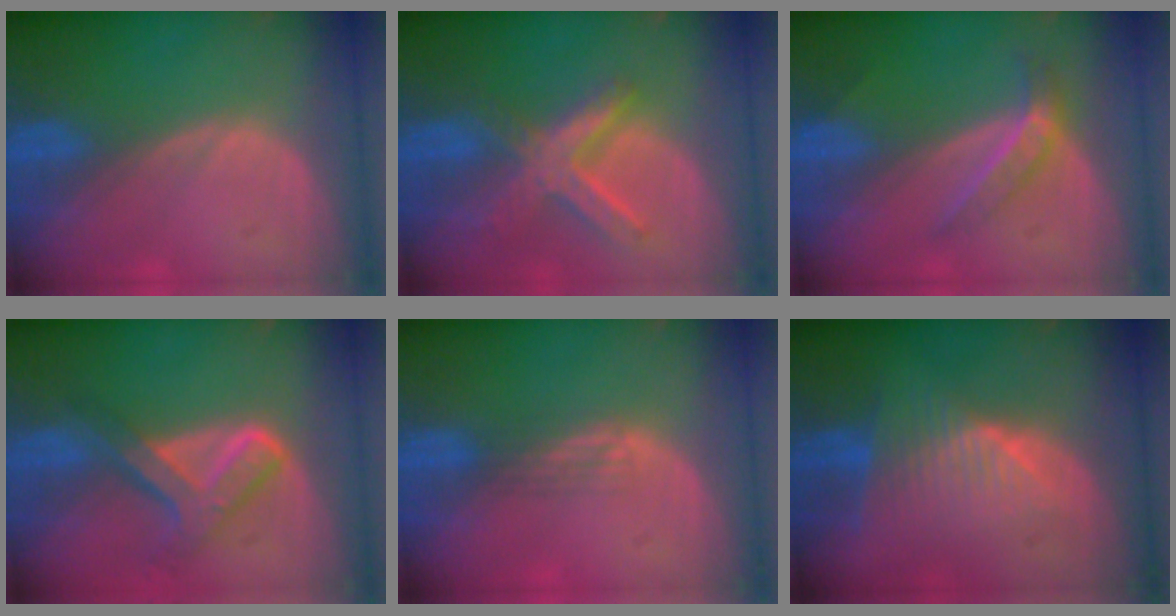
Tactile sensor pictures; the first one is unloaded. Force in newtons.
{"total": 8.1, "press": 7.0, "slide": 4.1}
{"total": 4.5, "press": 3.9, "slide": 2.1}
{"total": 7.7, "press": 6.5, "slide": 4.2}
{"total": 2.1, "press": 1.6, "slide": 1.3}
{"total": 7.9, "press": 6.9, "slide": 3.9}